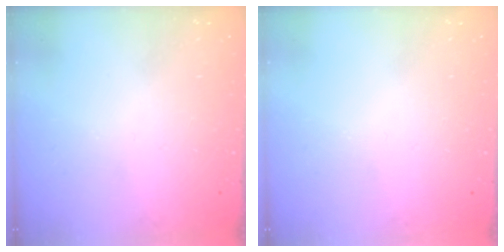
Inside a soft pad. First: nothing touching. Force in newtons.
{"total": 0.0}